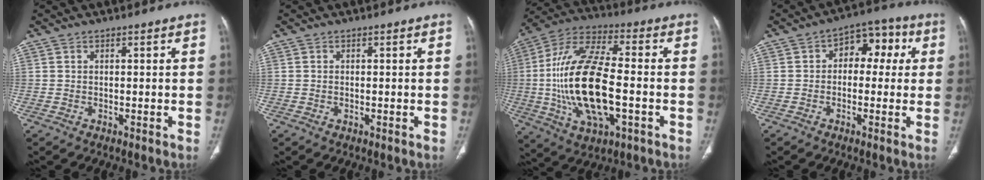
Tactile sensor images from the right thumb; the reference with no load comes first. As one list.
[{"total": 0.0}, {"total": 21.9, "force": [-2.9, 9.2, 19.7], "torque": [-0.399, 0.019, -0.049]}, {"total": 8.6, "force": [1.4, 5.8, 6.1], "torque": [-0.036, 0.029, 0.009]}]